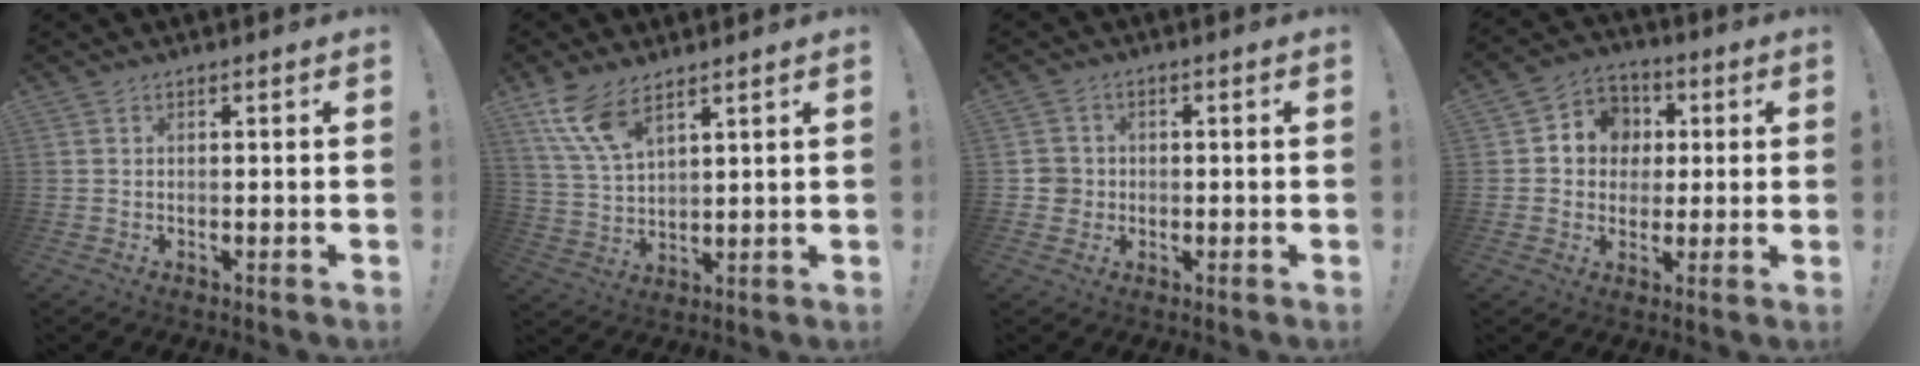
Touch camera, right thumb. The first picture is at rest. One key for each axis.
{"total": 10.2, "fx": 7.1, "fy": 4.0, "fz": 6.2, "tx": -0.129, "ty": -0.027, "tz": 0.138}
{"total": 4.2, "fx": -0.7, "fy": 4.0, "fz": 1.2, "tx": -0.024, "ty": 0.010, "tz": -0.011}
{"total": 8.6, "fx": 0.2, "fy": 8.1, "fz": 2.7, "tx": -0.033, "ty": 0.004, "tz": 0.012}